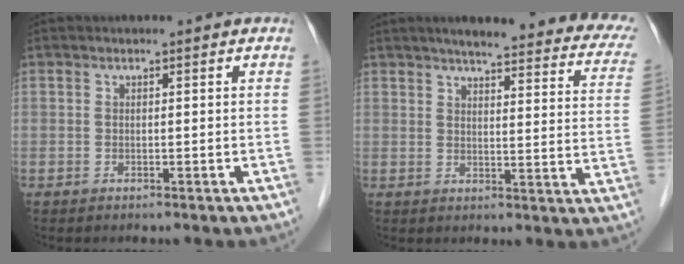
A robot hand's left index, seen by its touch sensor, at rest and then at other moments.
{"total": 22.5, "force": [19.2, 3.4, 11.2], "torque": [-0.125, -0.029, 0.207]}